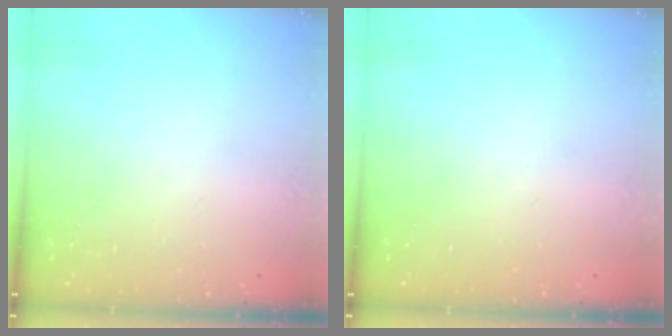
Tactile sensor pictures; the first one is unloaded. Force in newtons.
{"total": 0.0}